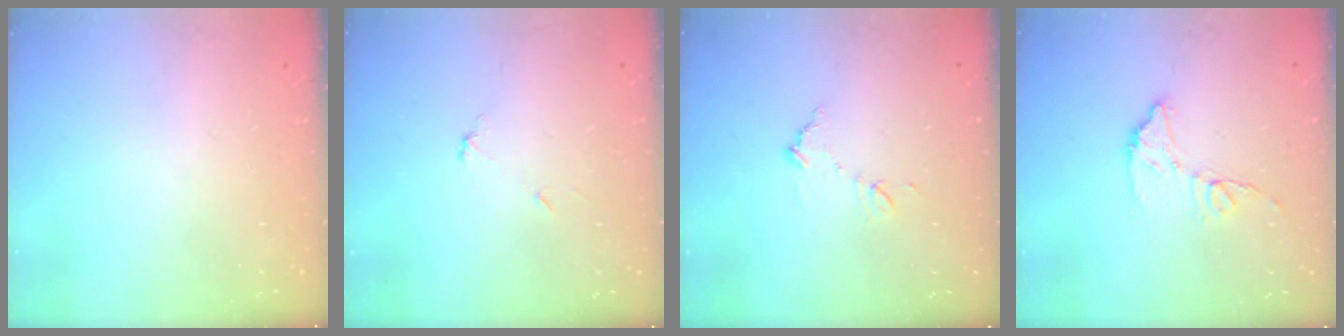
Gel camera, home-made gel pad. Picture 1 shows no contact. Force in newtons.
{"total": 4.7, "press": 4.6, "slide": 0.3}
{"total": 7.9, "press": 7.9, "slide": 0.5}
{"total": 10.1, "press": 10.1, "slide": 0.8}